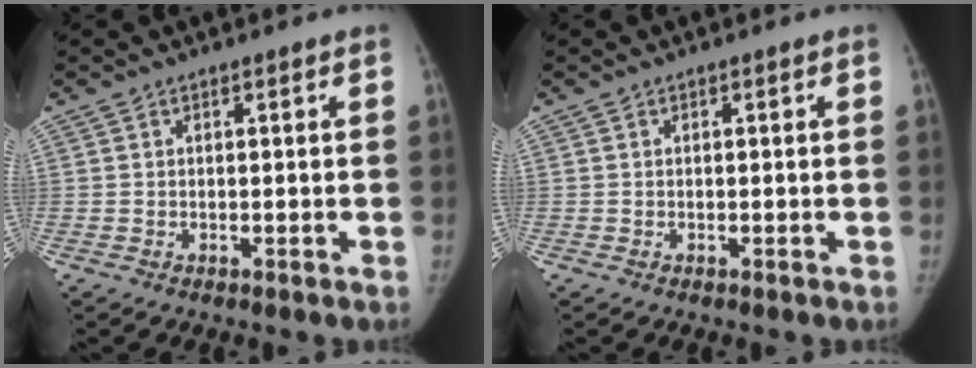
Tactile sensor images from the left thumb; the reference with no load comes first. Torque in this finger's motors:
{"motor_torque": [-0.19, 0.20, 0.43, -0.40, 0.00]}